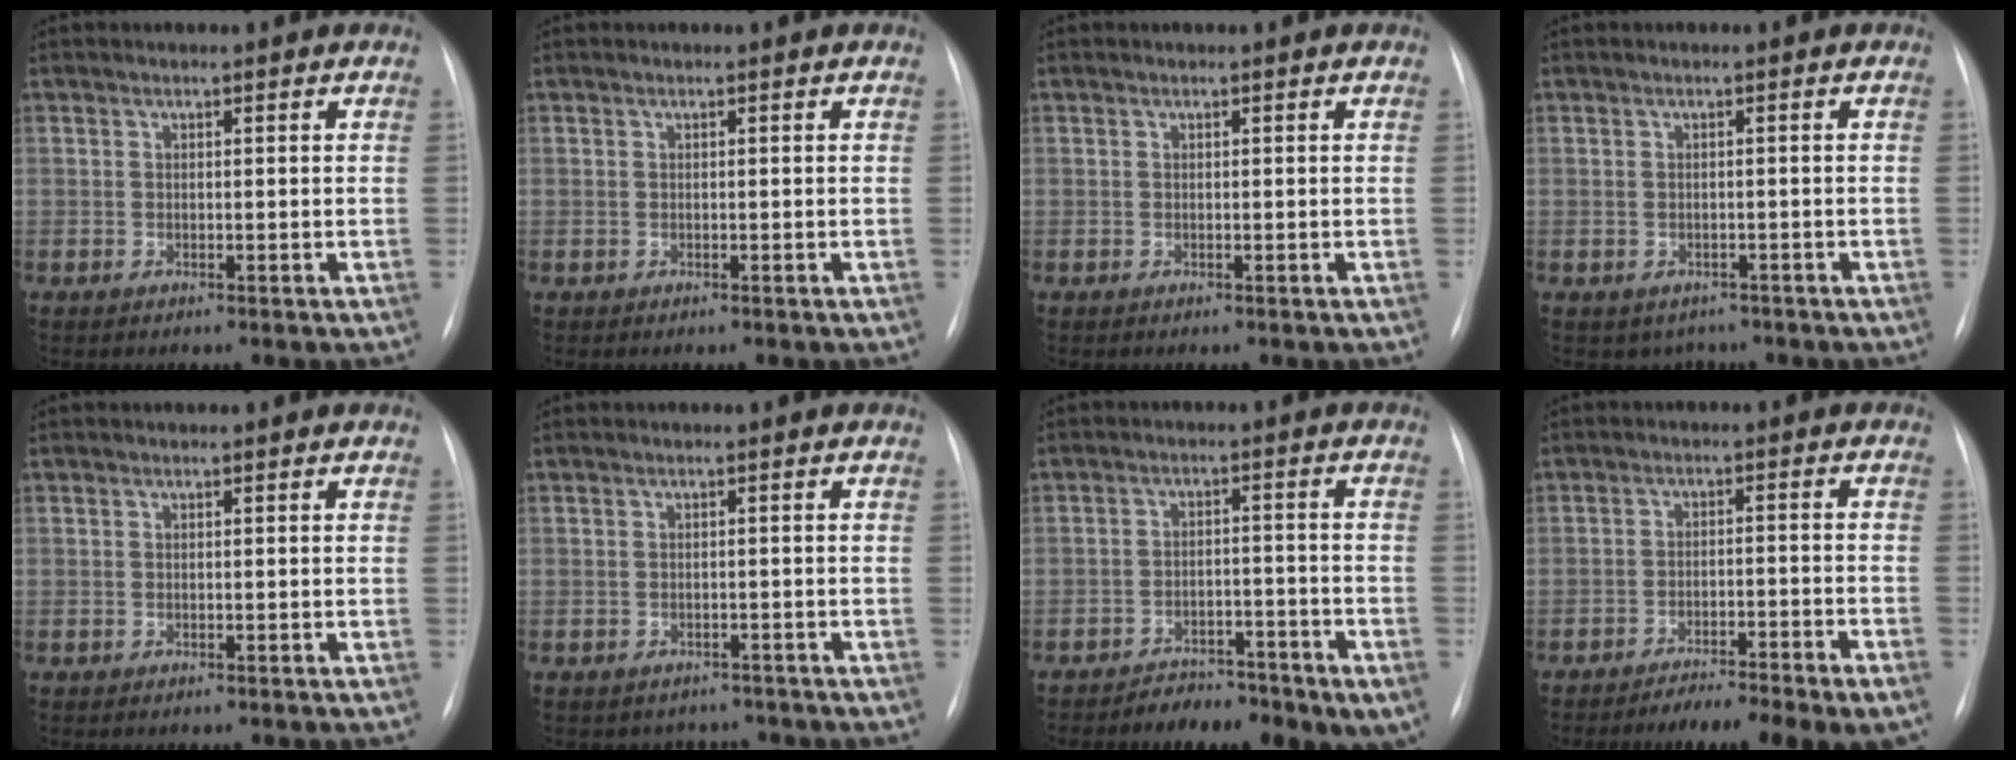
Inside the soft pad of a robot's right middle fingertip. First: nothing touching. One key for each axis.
{"total": 0.0}
{"total": 0.0}
{"total": 2.7, "fx": -1.9, "fy": 1.9, "fz": 0.5, "tx": -0.002, "ty": 0.007, "tz": -0.021}
{"total": 0.0}
{"total": 2.7, "fx": -2.3, "fy": 1.4, "fz": -0.4, "tx": 0.004, "ty": 0.012, "tz": -0.030}
{"total": 9.0, "fx": -6.6, "fy": 3.4, "fz": 5.1, "tx": -0.056, "ty": 0.013, "tz": -0.098}
{"total": 12.8, "fx": -9.8, "fy": 1.0, "fz": 8.1, "tx": -0.088, "ty": -0.005, "tz": -0.143}